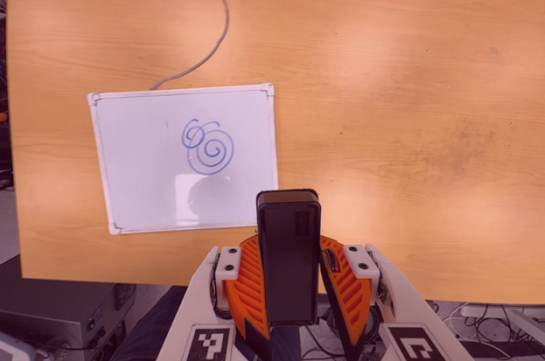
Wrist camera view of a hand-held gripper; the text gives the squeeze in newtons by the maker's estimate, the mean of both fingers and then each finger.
{"total": 6.4, "left": 6.3, "right": 6.5}